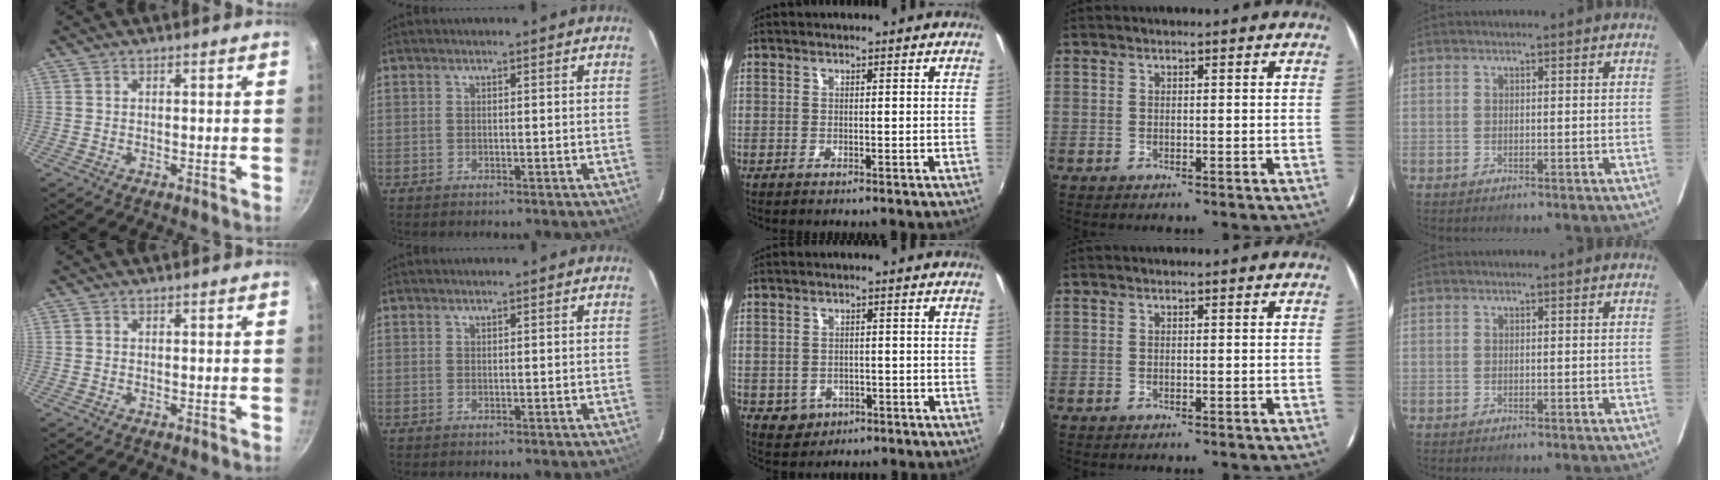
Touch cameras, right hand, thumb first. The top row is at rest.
{"middle": {"total": 4.2, "force": [-1.4, 3.8, 1.2], "torque": [-0.034, 0.001, -0.011]}}